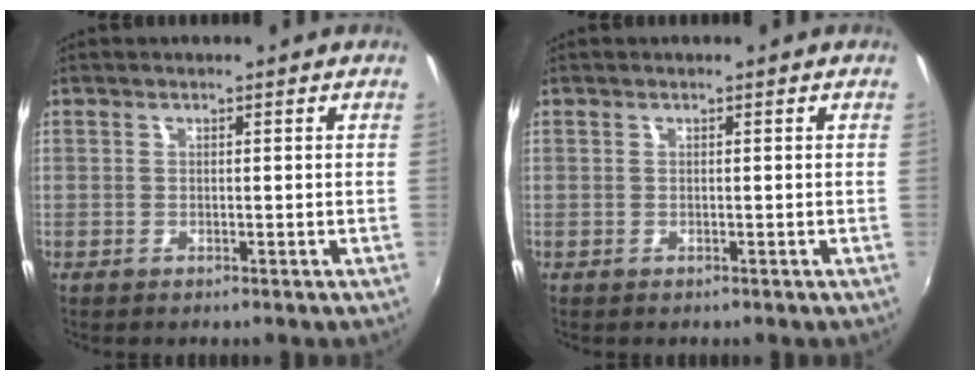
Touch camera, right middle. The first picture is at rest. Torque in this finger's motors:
{"motor_torque": [0.05, -0.12, 0.03, 0.00]}